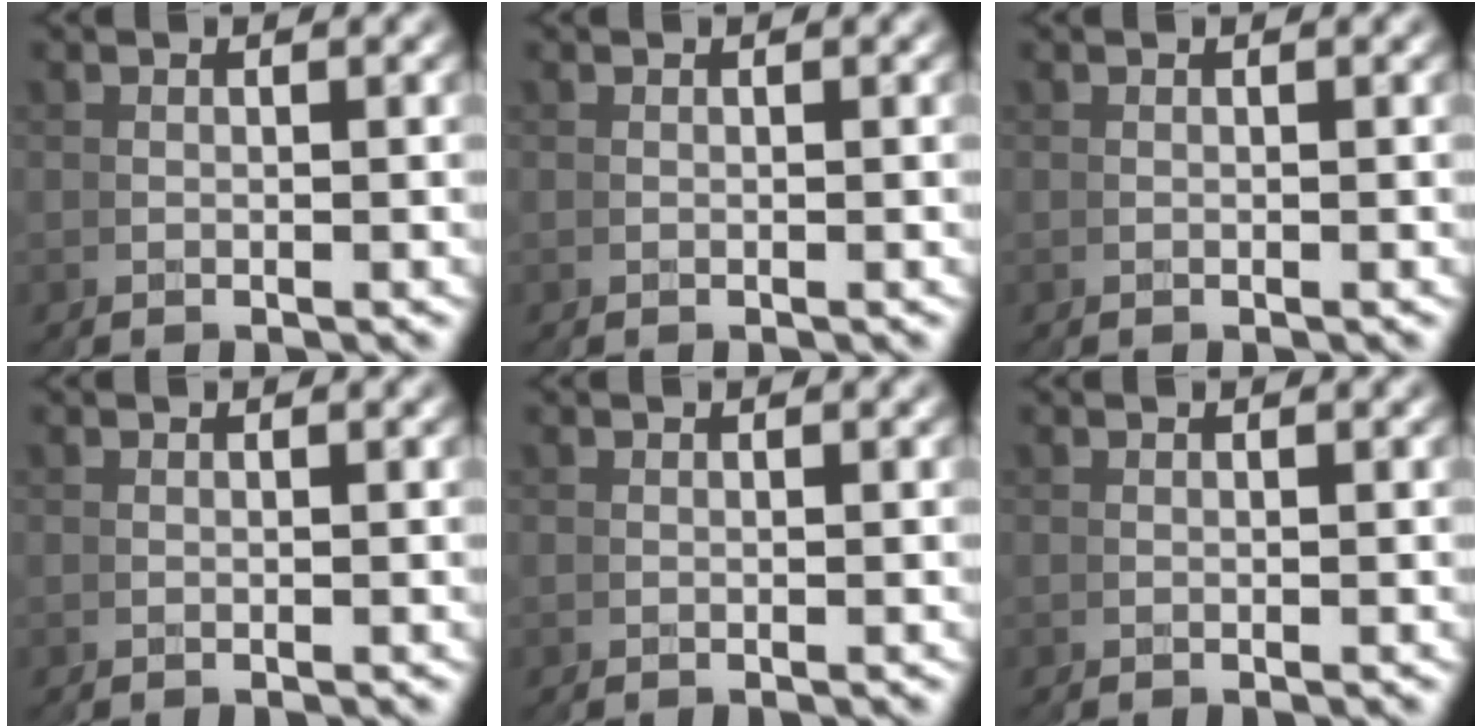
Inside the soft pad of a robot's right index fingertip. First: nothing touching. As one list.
[{"total": 0.0}, {"total": 1.7, "force": [0.1, -1.7, -0.5], "torque": [0.018, -0.004, 0.009]}, {"total": 0.0}, {"total": 0.0}, {"total": 0.0}]